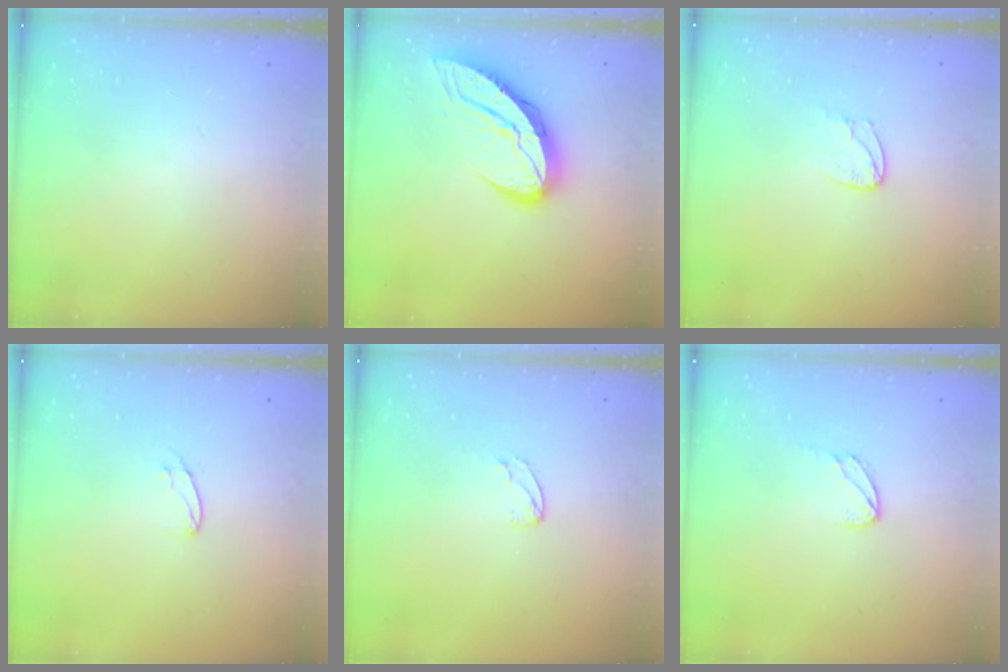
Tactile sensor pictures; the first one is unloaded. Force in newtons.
{"total": 12.9, "press": 12.9, "slide": 0.9}
{"total": 5.3, "press": 5.2, "slide": 0.4}
{"total": 4.5, "press": 4.5, "slide": 0.4}
{"total": 2.5, "press": 2.5, "slide": 0.2}
{"total": 4.7, "press": 4.7, "slide": 0.4}